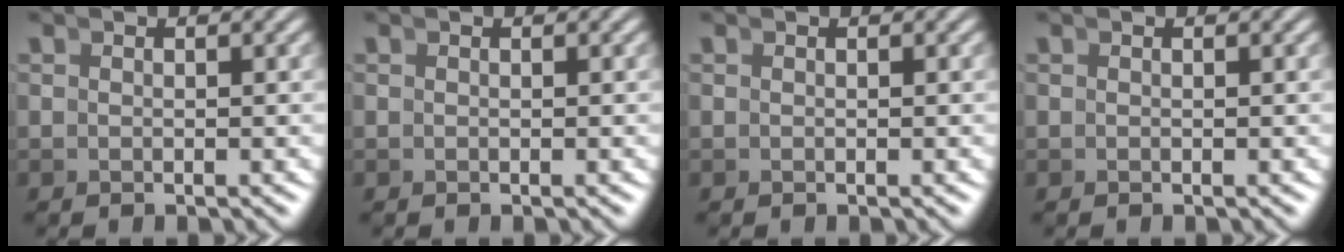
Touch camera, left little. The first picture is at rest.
{"total": 0.0}
{"total": 0.0}
{"total": 0.0}